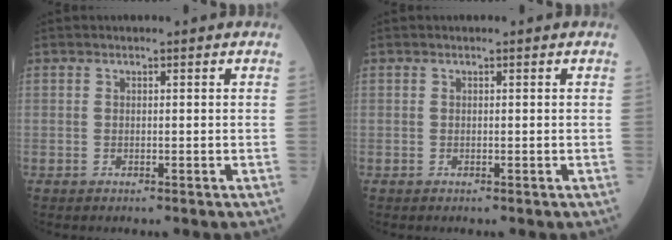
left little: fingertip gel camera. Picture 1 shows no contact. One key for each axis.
{"total": 0.0}